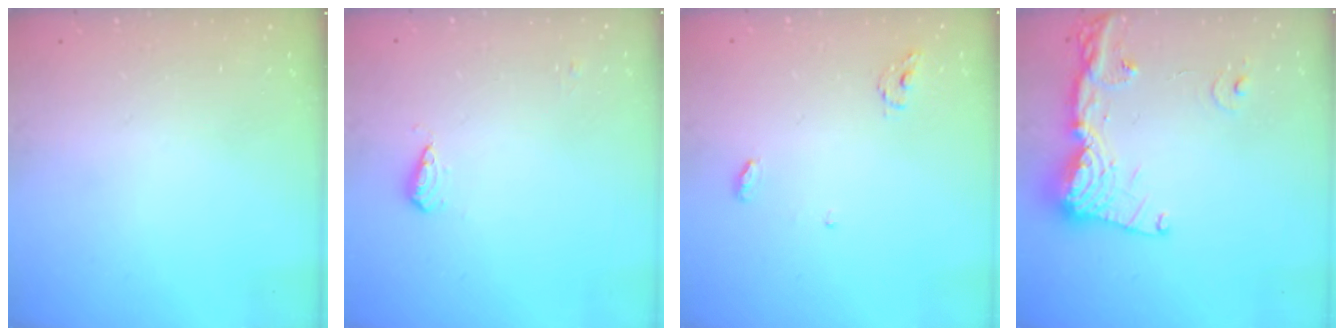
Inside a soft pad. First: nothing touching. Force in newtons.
{"total": 5.5, "press": 5.4, "slide": 0.9}
{"total": 3.5, "press": 3.5, "slide": 0.3}
{"total": 16.5, "press": 16.4, "slide": 2.1}